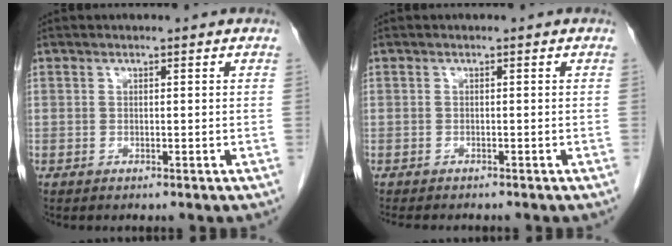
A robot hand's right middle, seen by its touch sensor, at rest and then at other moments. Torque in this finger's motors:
{"motor_torque": [0.02, -0.01, -0.01, 0.00]}